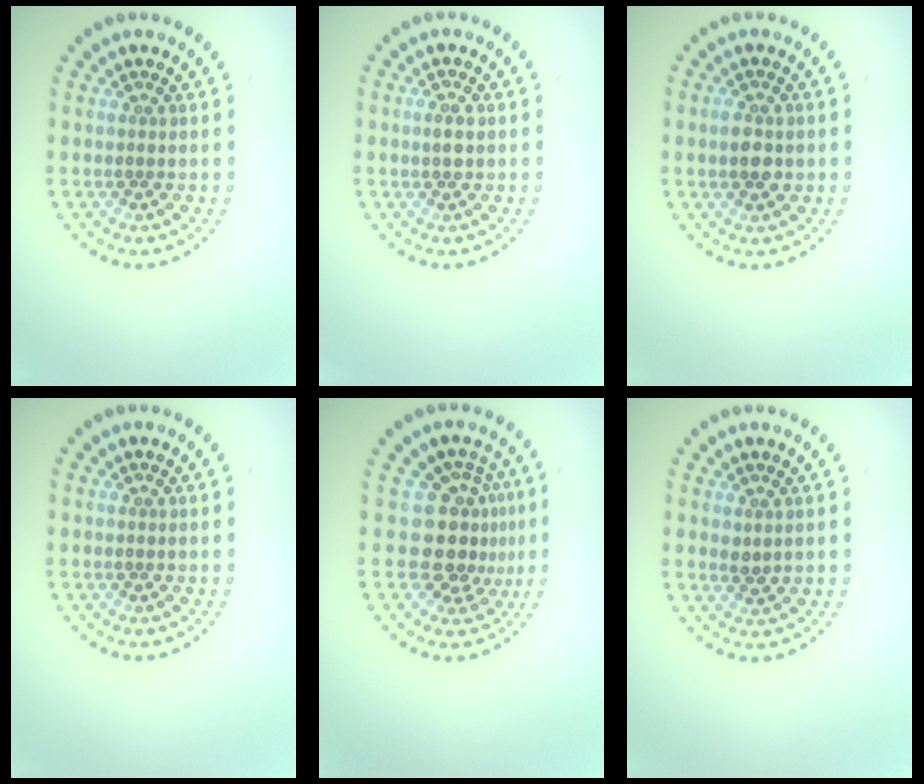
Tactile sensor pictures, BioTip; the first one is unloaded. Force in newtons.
{"total": 1.3, "press": 1.3, "slide": 0.1}
{"total": 2.6, "press": 2.6, "slide": 0.1}
{"total": 0.0}
{"total": 4.2, "press": 3.1, "slide": 2.8}
{"total": 0.8, "press": 0.8, "slide": 0.3}